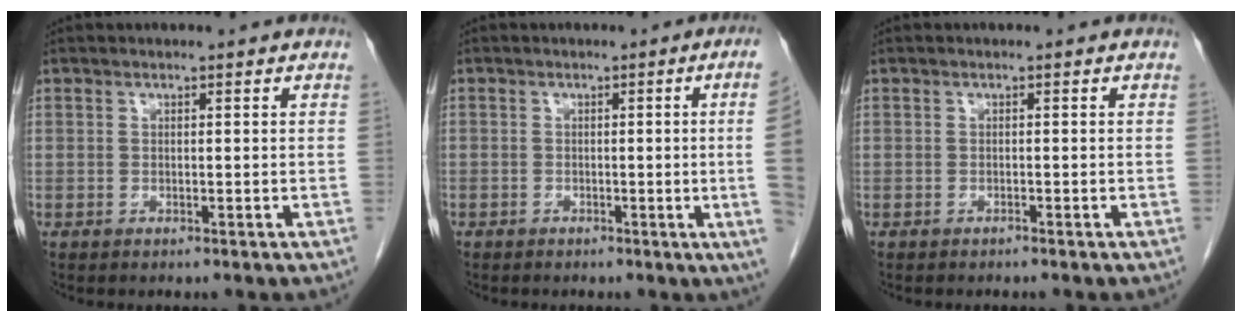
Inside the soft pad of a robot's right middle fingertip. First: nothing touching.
{"total": 6.3, "force": [-0.7, -2.0, 6.0], "torque": [-0.051, -0.008, -0.011]}
{"total": 0.0}